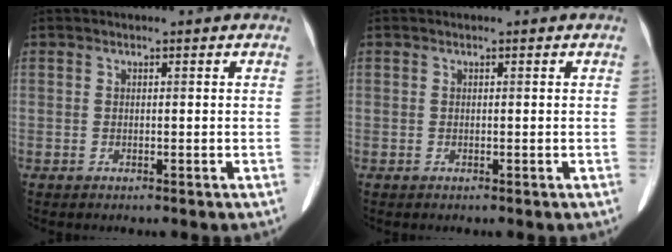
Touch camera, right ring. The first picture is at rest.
{"total": 0.0}